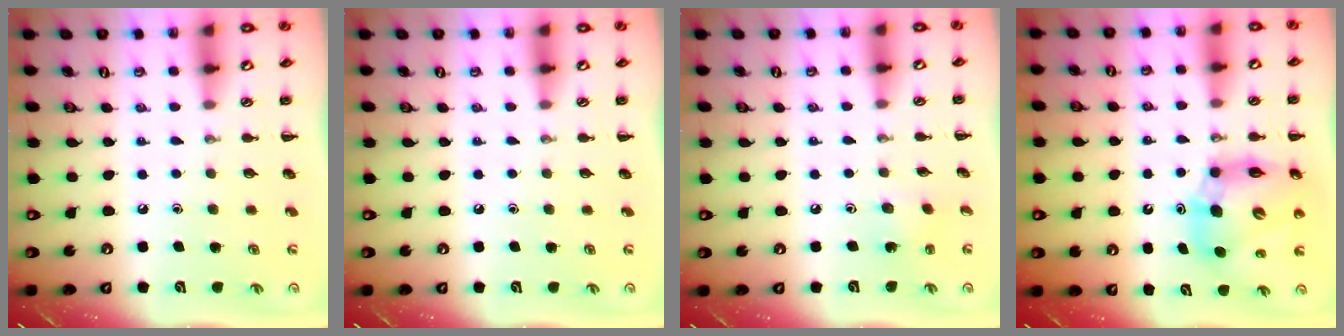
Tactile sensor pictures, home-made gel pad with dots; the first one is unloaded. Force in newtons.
{"total": 0.0}
{"total": 2.5, "press": 2.4, "slide": 0.8}
{"total": 12.2, "press": 11.6, "slide": 3.6}